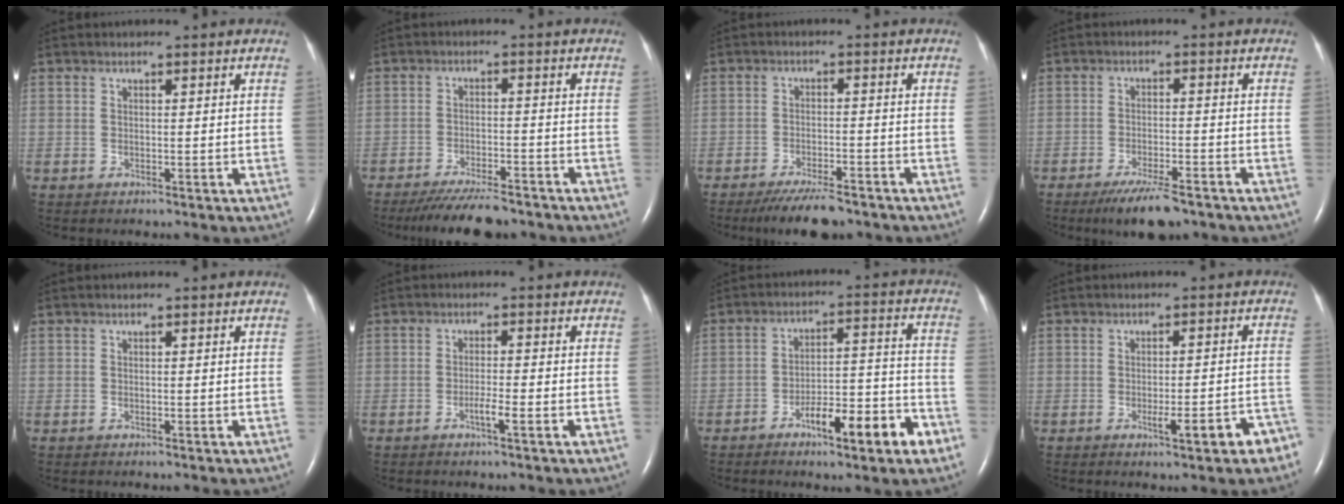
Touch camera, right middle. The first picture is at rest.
{"total": 9.4, "force": [-8.4, 1.5, 4.1], "torque": [-0.064, -0.017, -0.131]}
{"total": 7.4, "force": [-6.3, 1.4, 3.7], "torque": [-0.061, -0.015, -0.104]}
{"total": 7.1, "force": [-5.4, 1.4, 4.4], "torque": [-0.077, -0.013, -0.089]}
{"total": 0.0}
{"total": 2.5, "force": [-1.2, -0.2, 2.1], "torque": [-0.040, -0.001, -0.023]}
{"total": 11.1, "force": [-6.2, 2.0, 9.1], "torque": [-0.136, 0.017, -0.090]}
{"total": 5.9, "force": [-3.5, 0.8, 4.7], "torque": [-0.056, 0.006, -0.042]}